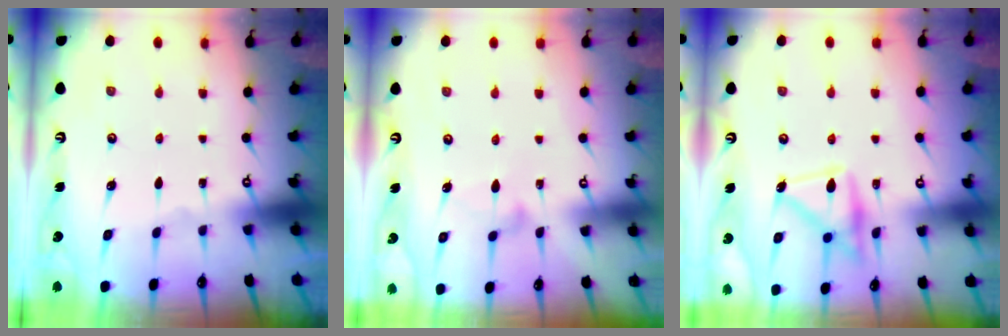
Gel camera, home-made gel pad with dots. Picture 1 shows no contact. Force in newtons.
{"total": 7.8, "press": 7.8, "slide": 0.3}
{"total": 17.5, "press": 17.4, "slide": 1.2}